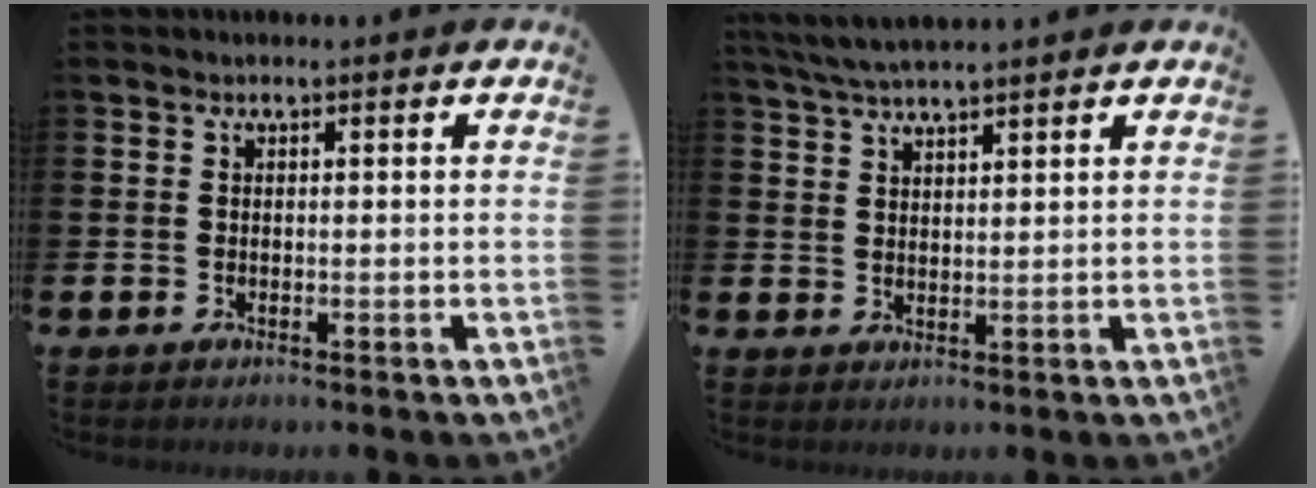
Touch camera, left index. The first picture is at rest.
{"total": 4.3, "force": [4.0, 0.4, 1.6], "torque": [-0.043, -0.009, 0.075]}